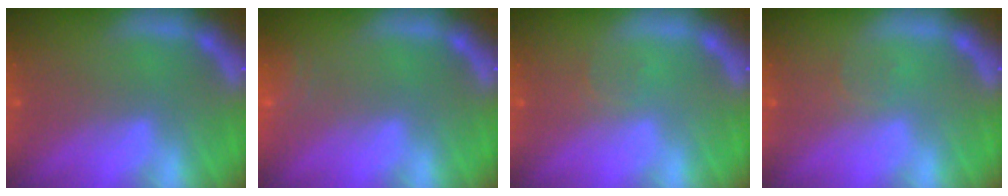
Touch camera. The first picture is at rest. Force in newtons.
{"total": 2.5}
{"total": 1.0}
{"total": 1.0}